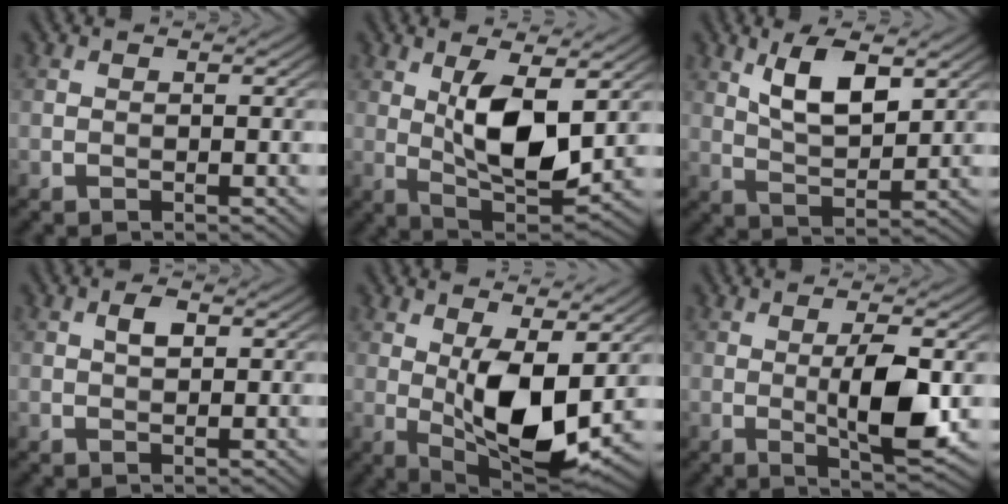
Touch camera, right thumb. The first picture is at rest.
{"total": 10.0, "force": [1.9, 4.2, 8.9], "torque": [-0.168, -0.006, 0.038]}
{"total": 7.3, "force": [3.4, 2.8, 5.8], "torque": [-0.116, -0.006, 0.067]}
{"total": 1.9, "force": [0.6, 1.0, 1.5], "torque": [-0.030, 0.002, 0.008]}
{"total": 11.0, "force": [0.8, 4.8, 9.9], "torque": [-0.174, -0.009, 0.018]}
{"total": 7.0, "force": [-0.3, 1.7, 6.7], "torque": [-0.119, 0.000, -0.004]}